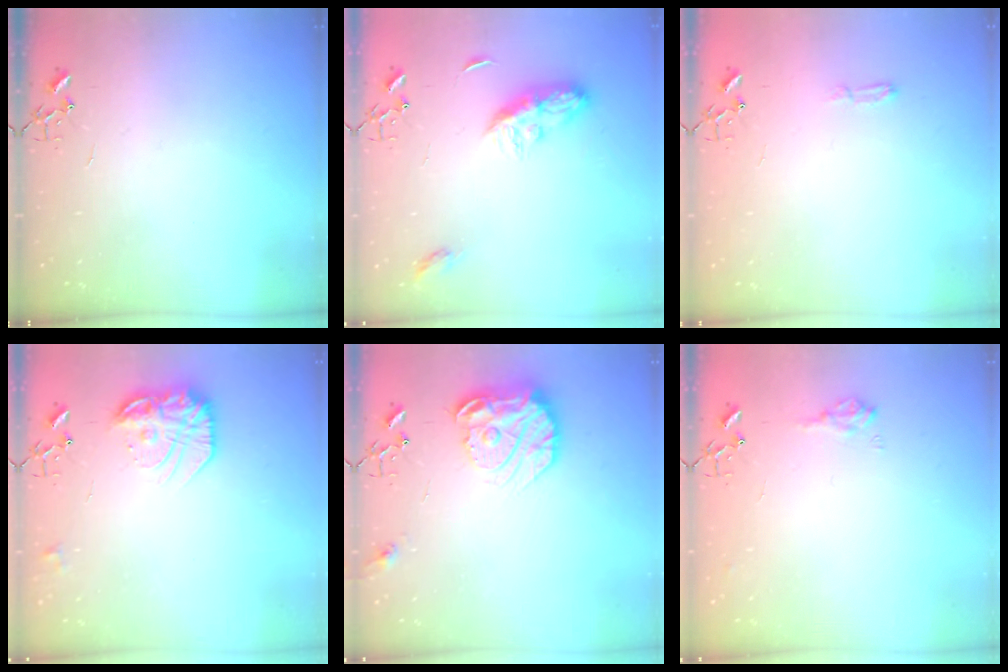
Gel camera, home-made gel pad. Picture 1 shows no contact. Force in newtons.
{"total": 8.8, "press": 8.8, "slide": 0.0}
{"total": 3.8, "press": 3.8, "slide": 0.5}
{"total": 17.3, "press": 17.2, "slide": 1.2}
{"total": 17.2, "press": 17.1, "slide": 1.7}
{"total": 8.8, "press": 8.7, "slide": 1.0}